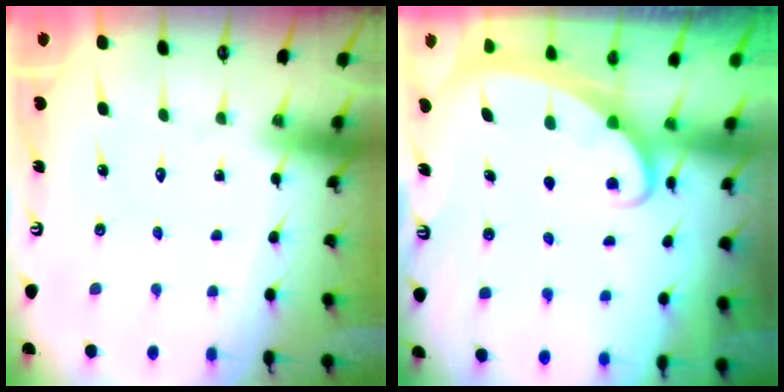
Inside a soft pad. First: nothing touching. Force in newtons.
{"total": 2.0, "press": 2.0, "slide": 0.1}